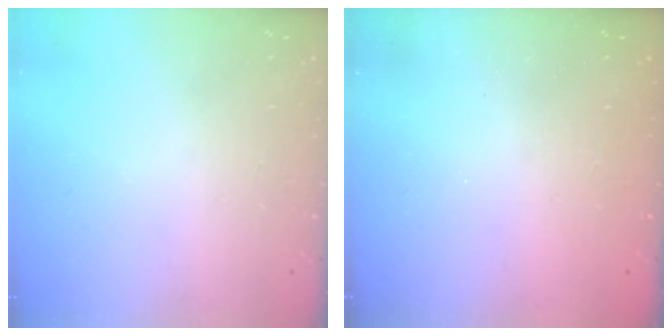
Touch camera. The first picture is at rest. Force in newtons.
{"total": 2.4, "press": 2.2, "slide": 0.8}